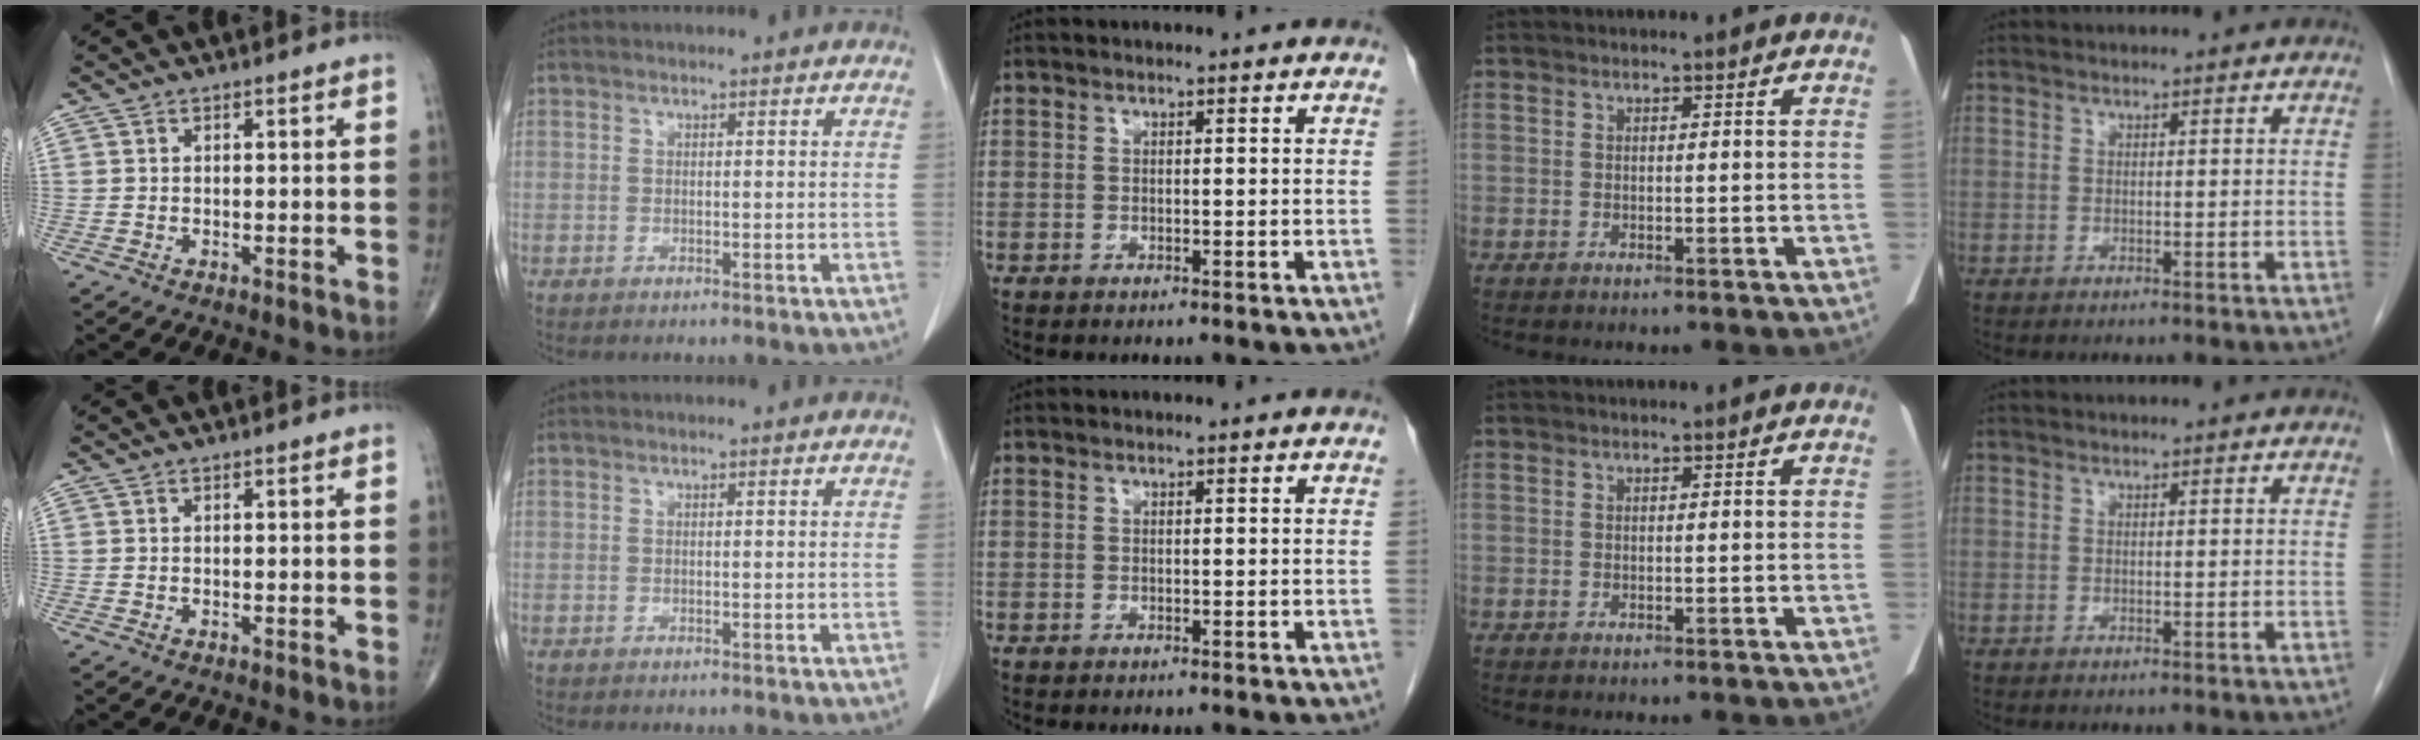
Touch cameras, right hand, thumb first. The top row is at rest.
{}